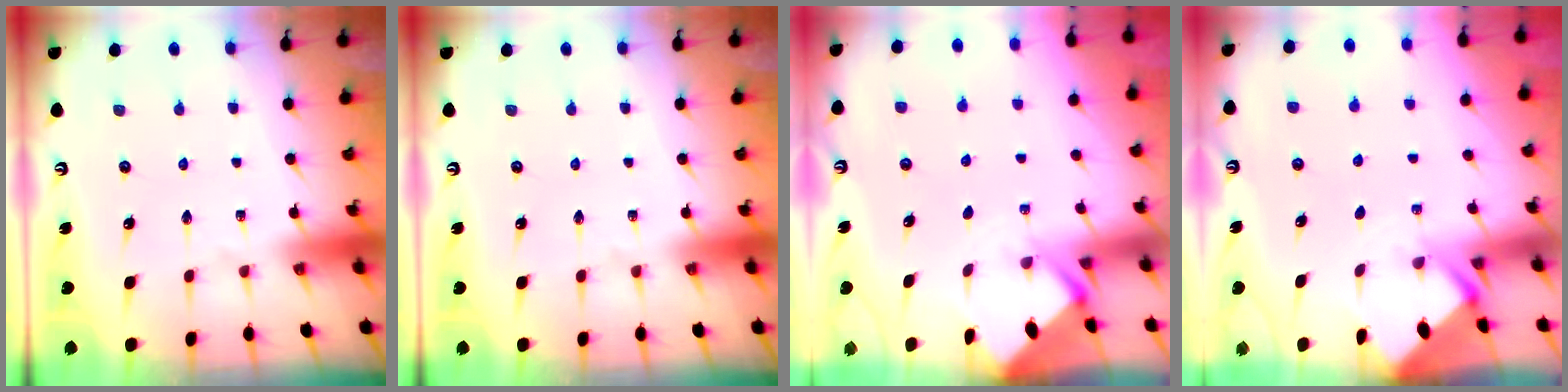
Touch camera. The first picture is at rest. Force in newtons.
{"total": 0.0}
{"total": 2.8, "press": 2.8, "slide": 0.2}
{"total": 2.5, "press": 2.5, "slide": 0.1}